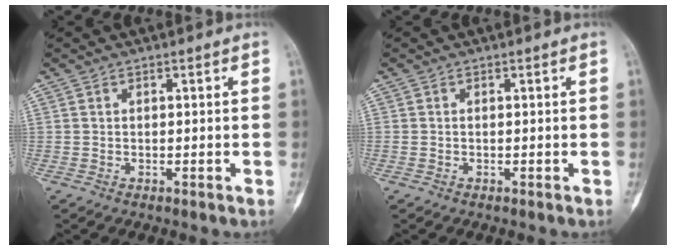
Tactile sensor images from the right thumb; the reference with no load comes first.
{"total": 0.0}